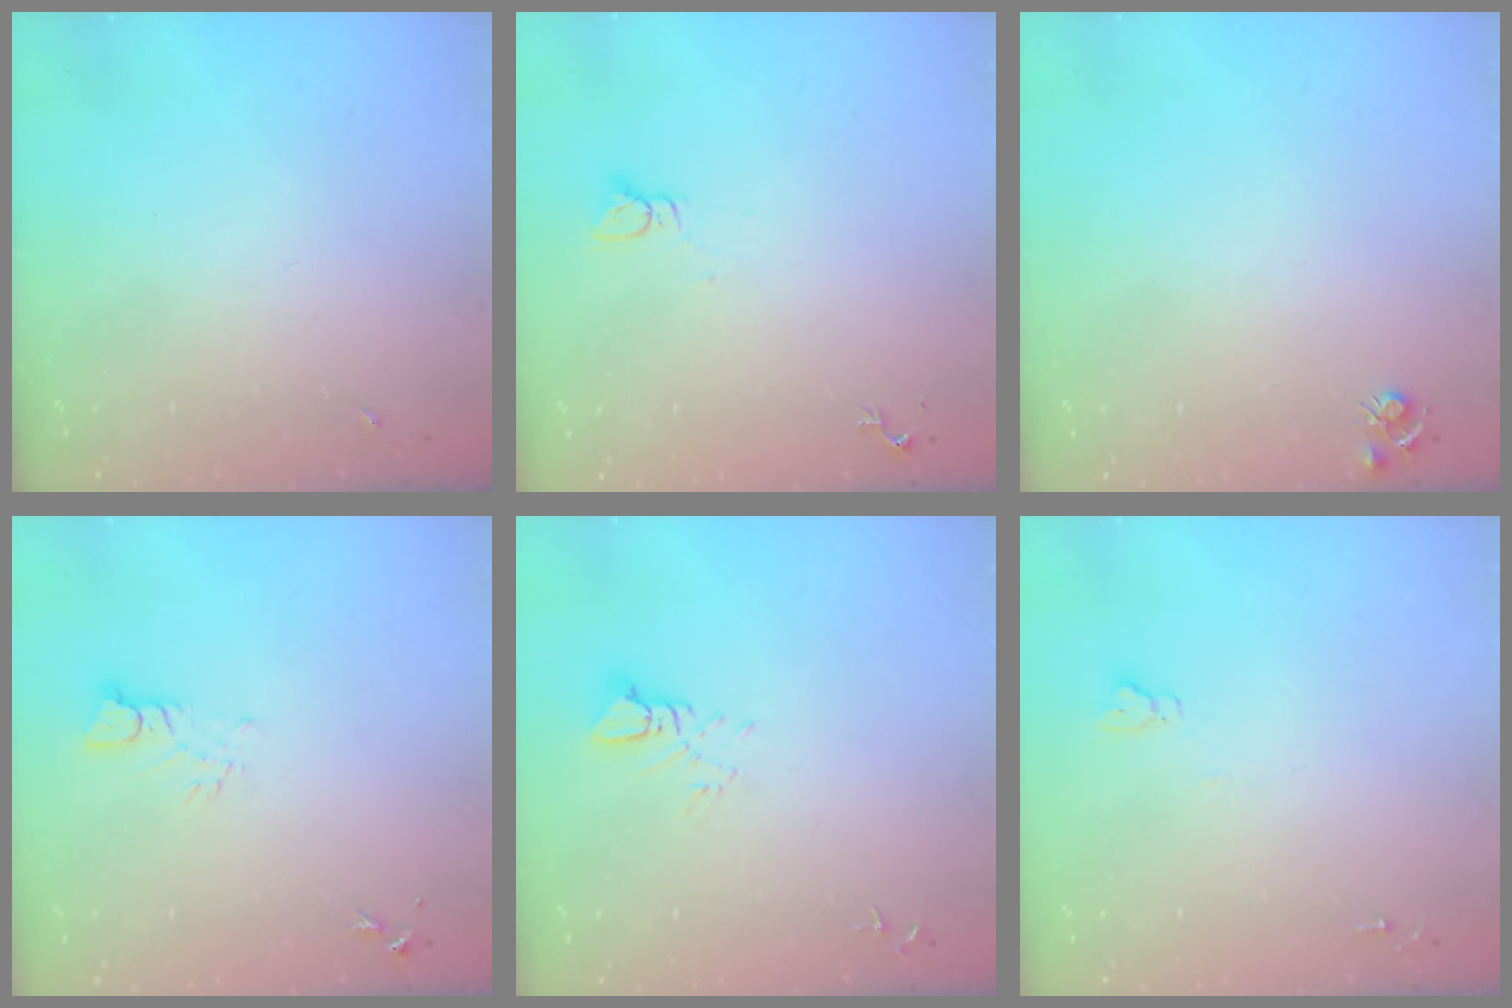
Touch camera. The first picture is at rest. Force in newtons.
{"total": 2.2, "press": 2.2, "slide": 0.1}
{"total": 4.8, "press": 4.7, "slide": 0.7}
{"total": 3.2, "press": 3.2, "slide": 0.2}
{"total": 5.3, "press": 5.3, "slide": 0.3}
{"total": 3.8, "press": 3.8, "slide": 0.3}